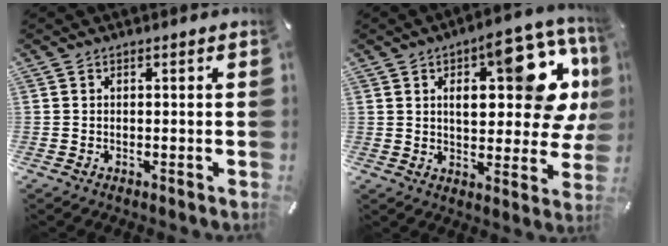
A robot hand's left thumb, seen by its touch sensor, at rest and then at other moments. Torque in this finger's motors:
{"motor_torque": [1.97, 2.05, 1.86, -0.39, 0.46]}